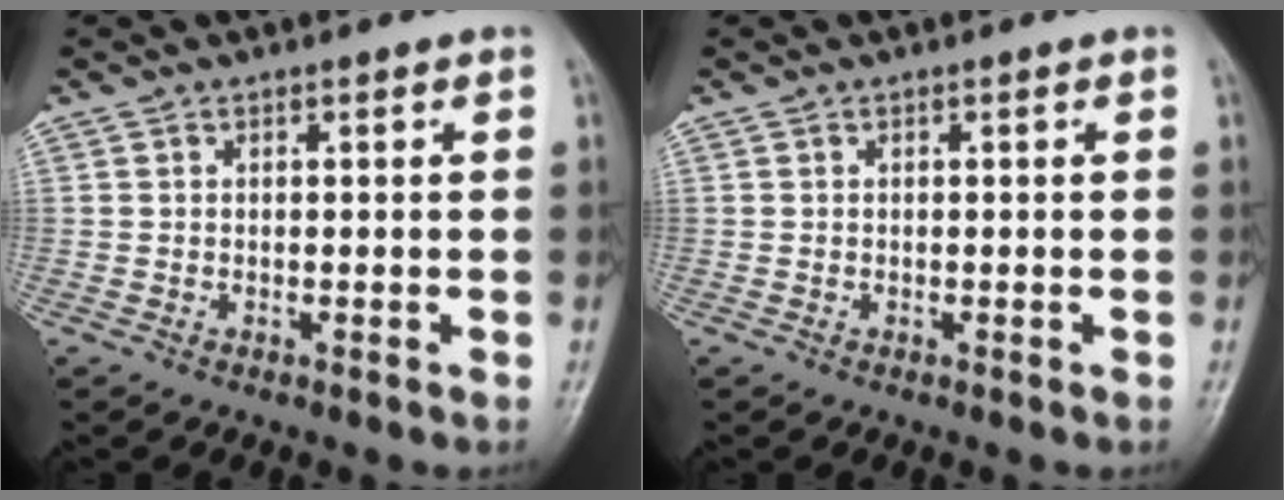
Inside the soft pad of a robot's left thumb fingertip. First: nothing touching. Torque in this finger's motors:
{"motor_torque": [0.00, 0.00, 0.00, 0.00, 0.00]}